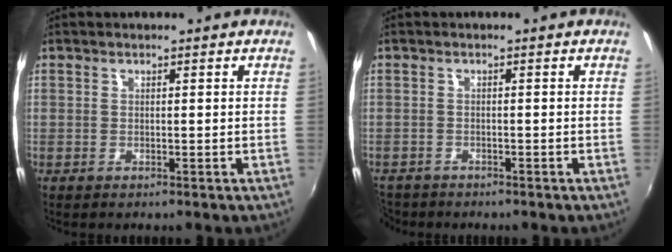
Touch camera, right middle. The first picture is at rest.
{"total": 4.6, "force": [-3.8, 2.3, 1.0], "torque": [-0.042, -0.016, -0.071]}